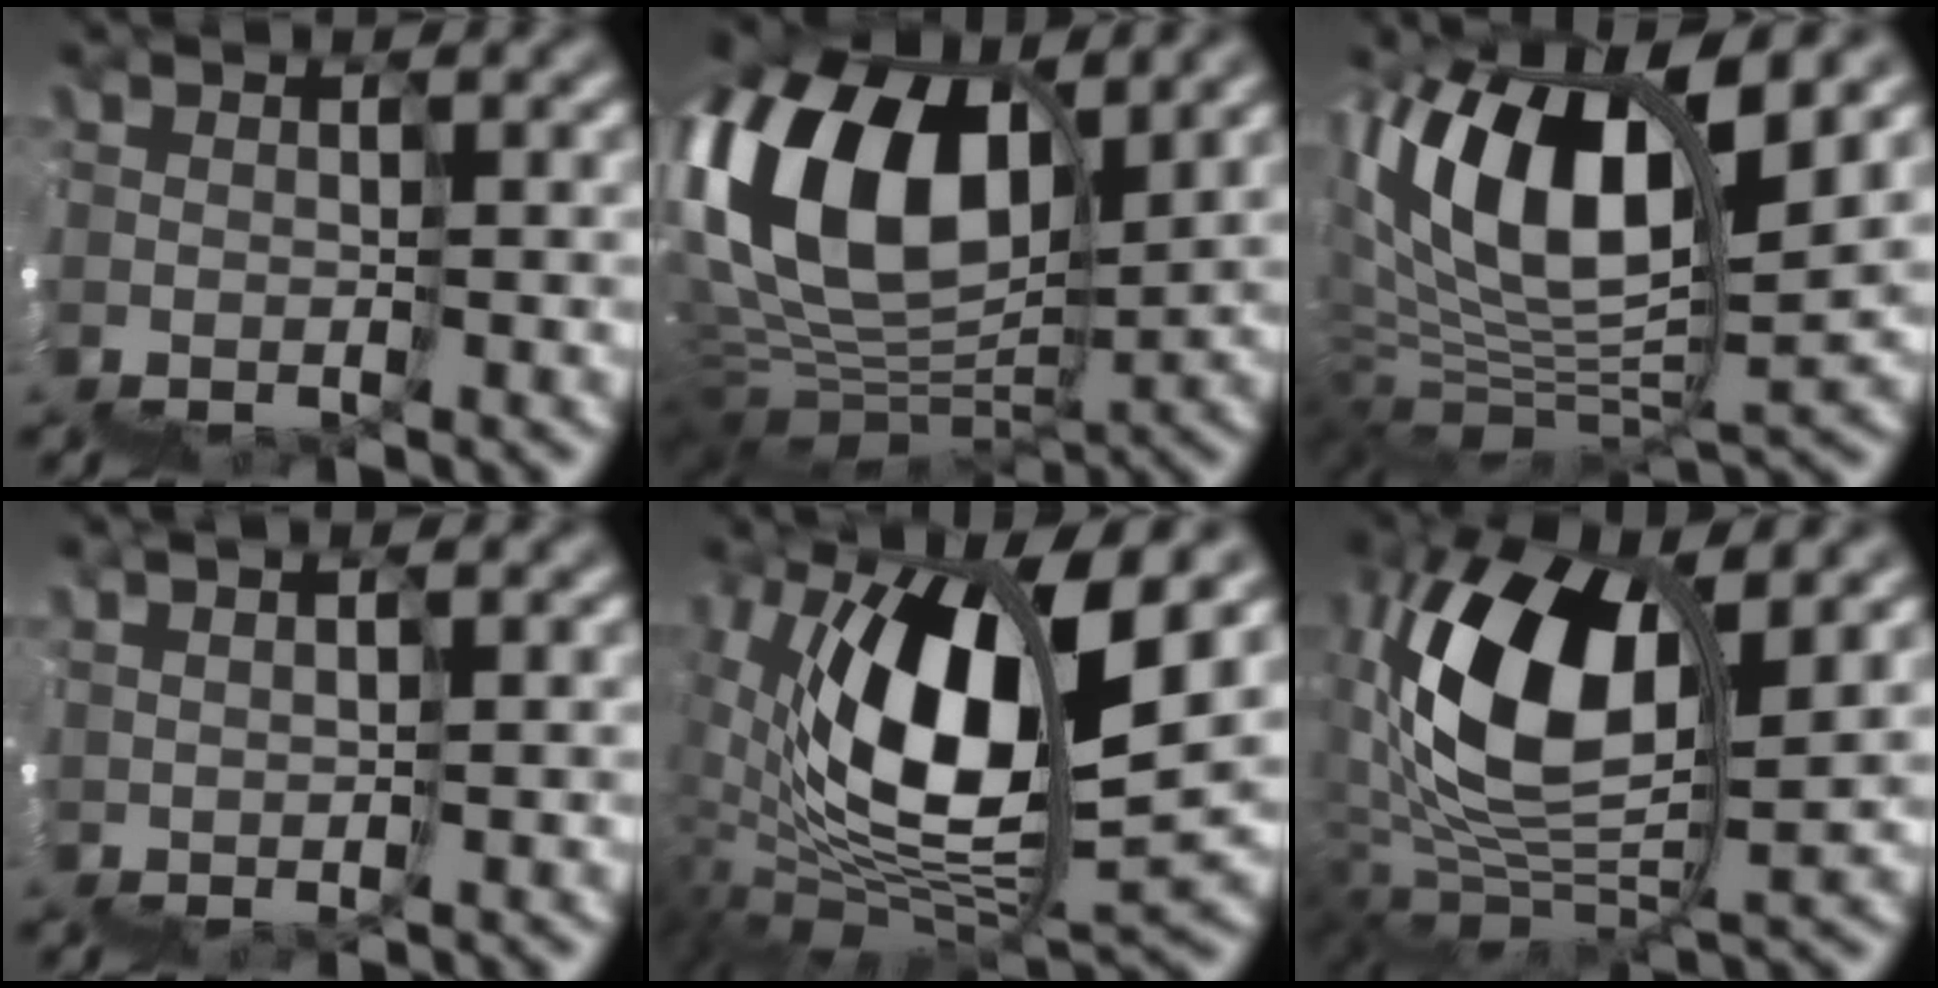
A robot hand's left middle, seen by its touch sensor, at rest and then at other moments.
{"total": 11.3, "force": [7.0, 5.4, 7.0], "torque": [-0.149, 0.051, 0.113]}
{"total": 9.8, "force": [7.7, 2.4, 5.6], "torque": [-0.117, 0.044, 0.136]}
{"total": 2.9, "force": [2.8, -0.5, 0.3], "torque": [0.002, 0.018, 0.055]}
{"total": 9.9, "force": [5.7, 3.0, 7.4], "torque": [-0.133, 0.032, 0.095]}
{"total": 8.1, "force": [5.6, 3.1, 5.0], "torque": [-0.114, 0.036, 0.091]}